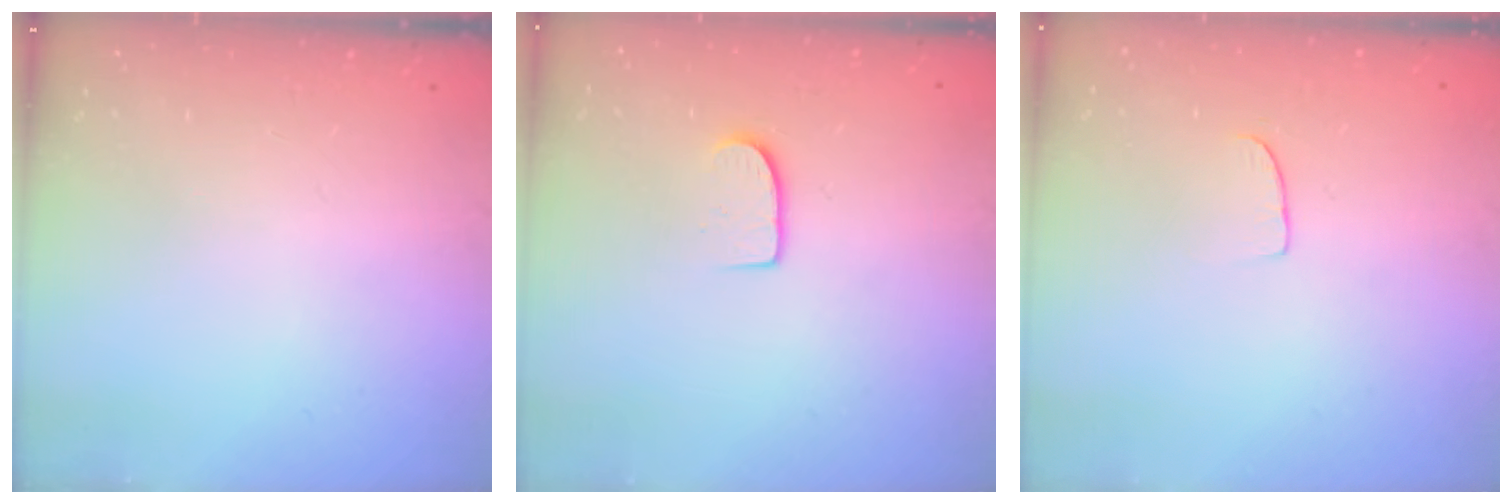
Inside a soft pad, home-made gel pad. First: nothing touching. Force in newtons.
{"total": 7.3, "press": 7.3, "slide": 0.6}
{"total": 5.4, "press": 5.3, "slide": 0.4}